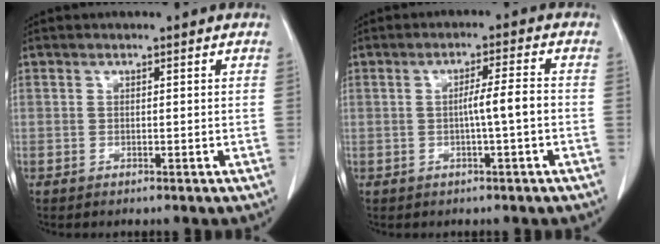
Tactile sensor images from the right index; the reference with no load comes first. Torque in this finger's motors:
{"motor_torque": [0.74, -0.24, 0.22, 0.05]}